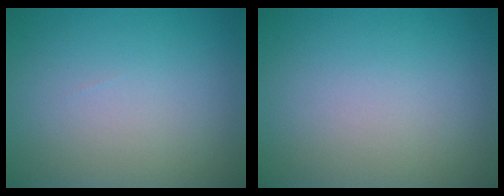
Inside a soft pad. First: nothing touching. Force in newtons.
{"total": 0.0}